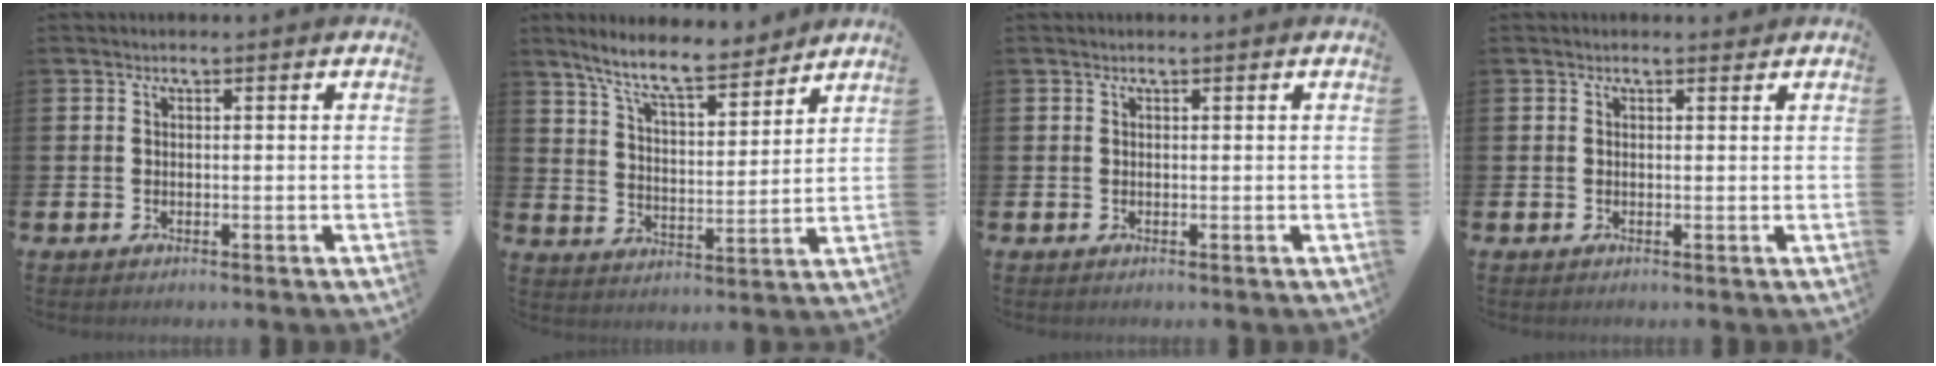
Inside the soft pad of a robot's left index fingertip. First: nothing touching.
{"total": 9.0, "force": [7.9, 1.8, 3.8], "torque": [-0.100, -0.040, 0.141]}
{"total": 0.0}
{"total": 0.5, "force": [0.5, 0.2, 0.1], "torque": [0.010, -0.001, 0.006]}